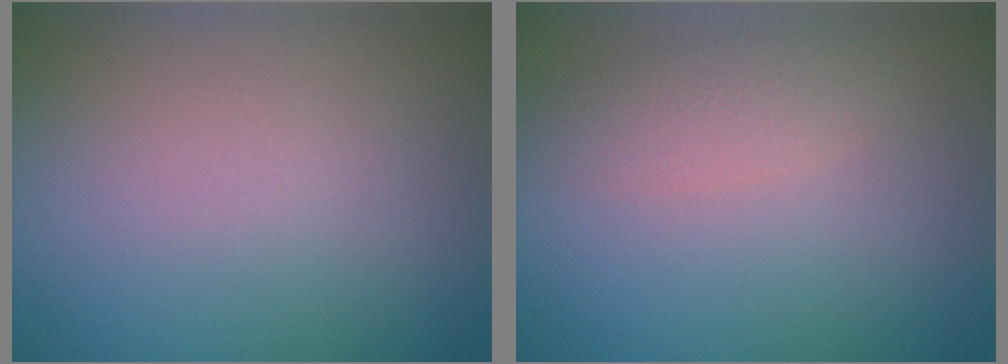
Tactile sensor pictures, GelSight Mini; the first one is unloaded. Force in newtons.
{"total": 1.9, "press": 1.9, "slide": 0.0}